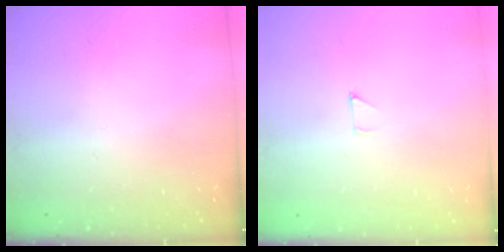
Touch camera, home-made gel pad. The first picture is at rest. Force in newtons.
{"total": 2.7, "press": 2.7, "slide": 0.2}